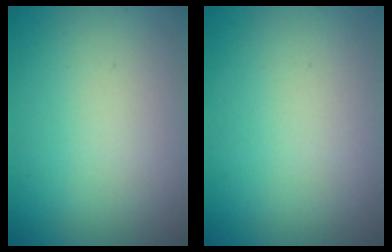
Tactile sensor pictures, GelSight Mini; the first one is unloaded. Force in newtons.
{"total": 0.0}